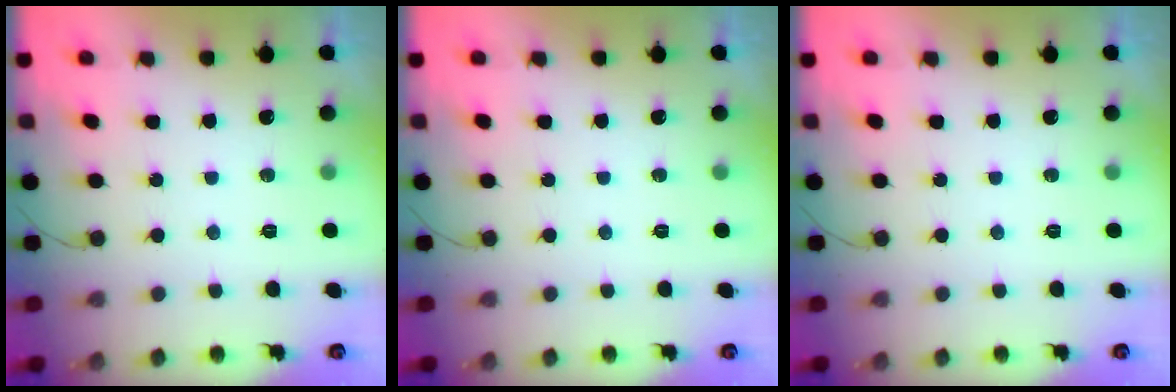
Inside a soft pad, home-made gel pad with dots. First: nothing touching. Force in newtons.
{"total": 0.0}
{"total": 0.0}